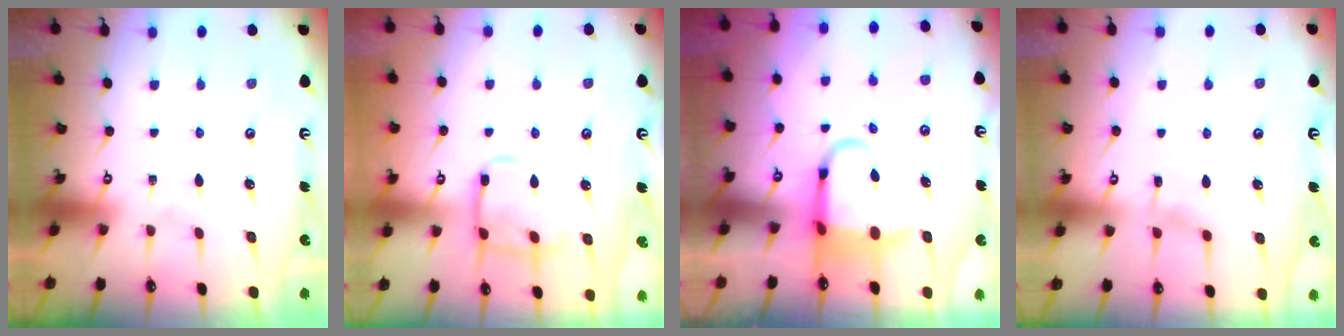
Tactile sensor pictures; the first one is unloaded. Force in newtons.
{"total": 10.5, "press": 10.5, "slide": 1.0}
{"total": 6.3, "press": 6.1, "slide": 1.4}
{"total": 5.0, "press": 5.0, "slide": 0.4}